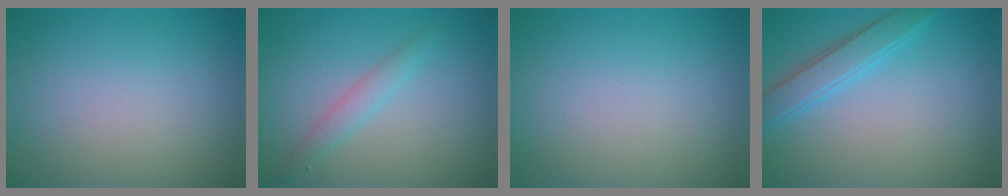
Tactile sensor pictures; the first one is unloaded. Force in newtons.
{"total": 1.7, "press": 1.7, "slide": 0.0}
{"total": 0.0}
{"total": 2.8, "press": 2.8, "slide": 0.1}